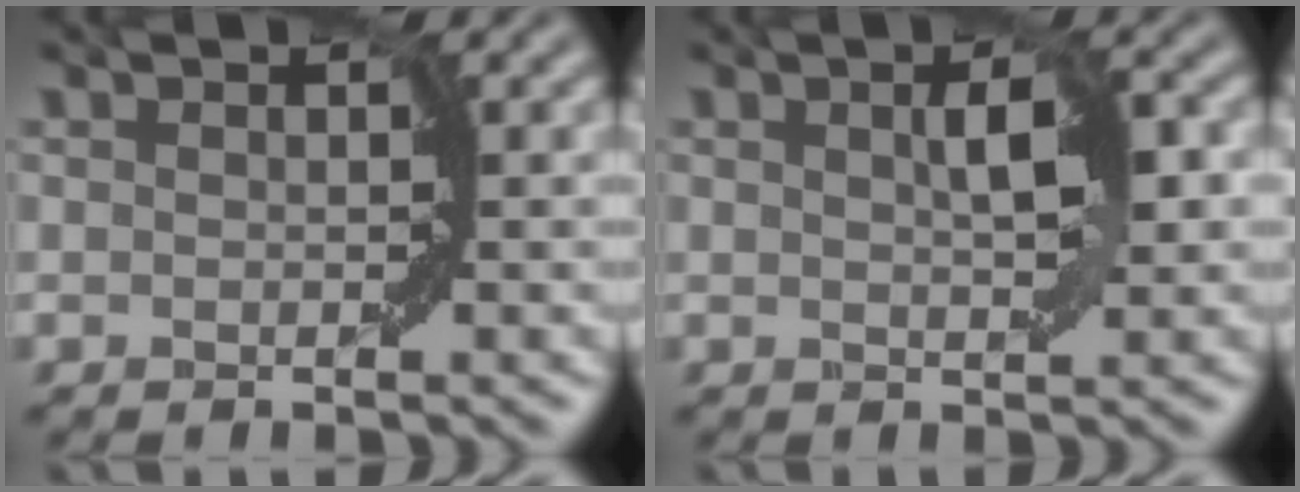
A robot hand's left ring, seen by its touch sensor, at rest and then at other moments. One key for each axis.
{"total": 2.7, "fx": 0.5, "fy": 1.0, "fz": 2.5, "tx": -0.051, "ty": 0.001, "tz": 0.010}